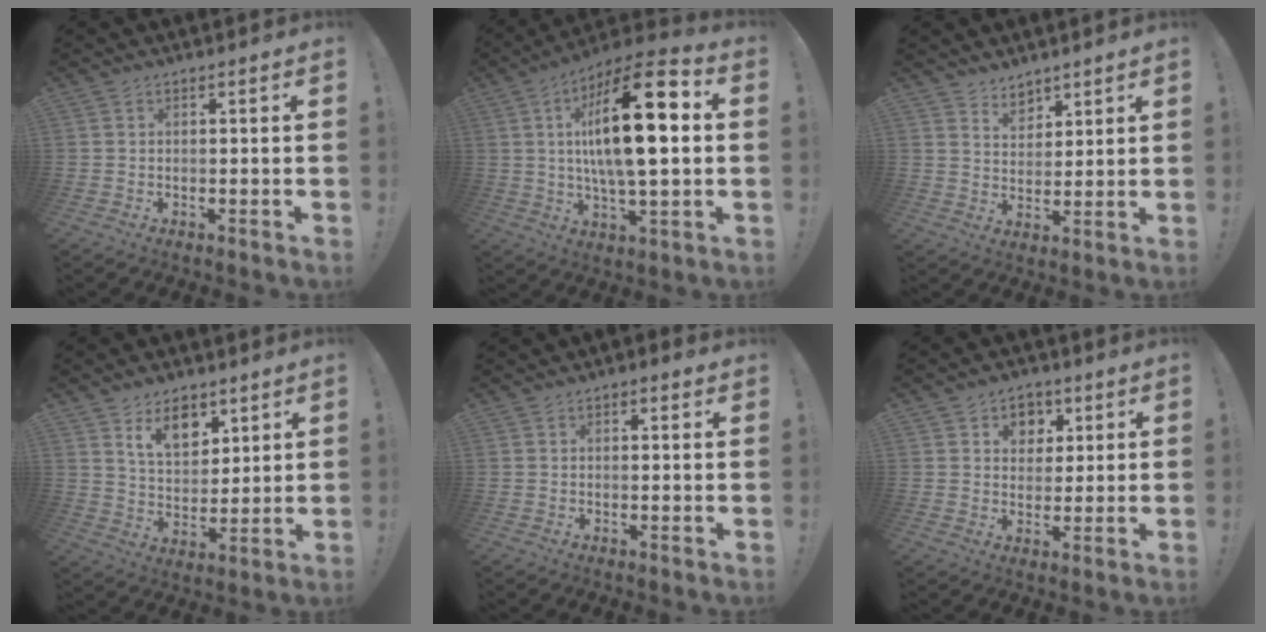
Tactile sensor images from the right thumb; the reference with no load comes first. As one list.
[{"total": 22.3, "force": [3.4, 7.0, 20.9], "torque": [-0.348, -0.008, 0.043]}, {"total": 6.1, "force": [4.7, 3.9, 0.2], "torque": [-0.001, -0.040, 0.090]}, {"total": 11.5, "force": [7.2, 7.3, 5.3], "torque": [-0.079, -0.037, 0.135]}, {"total": 1.2, "force": [0.4, 1.0, 0.4], "torque": [0.007, -0.003, 0.004]}, {"total": 7.6, "force": [2.8, 6.7, 2.3], "torque": [-0.020, -0.019, 0.053]}]